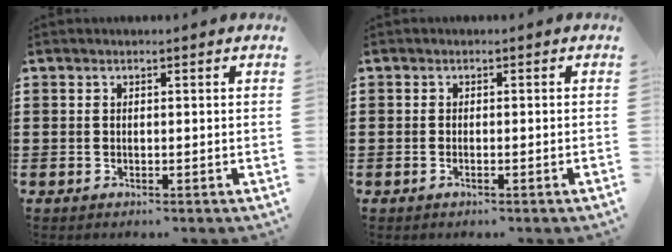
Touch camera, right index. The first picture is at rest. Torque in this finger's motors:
{"motor_torque": [-0.30, 0.37, 0.00, 0.00]}